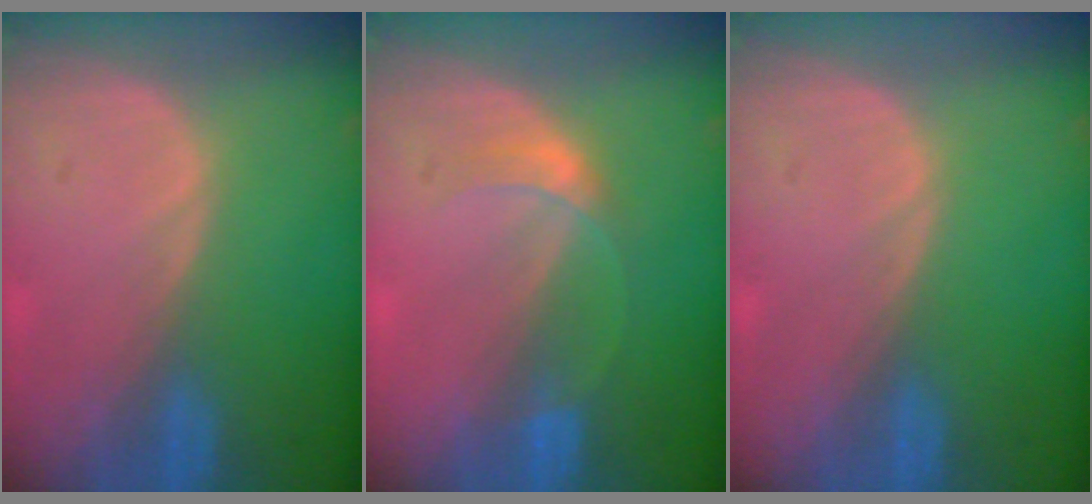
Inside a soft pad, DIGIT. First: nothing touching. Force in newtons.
{"total": 2.9, "press": 2.9, "slide": 0.1}
{"total": 0.0}